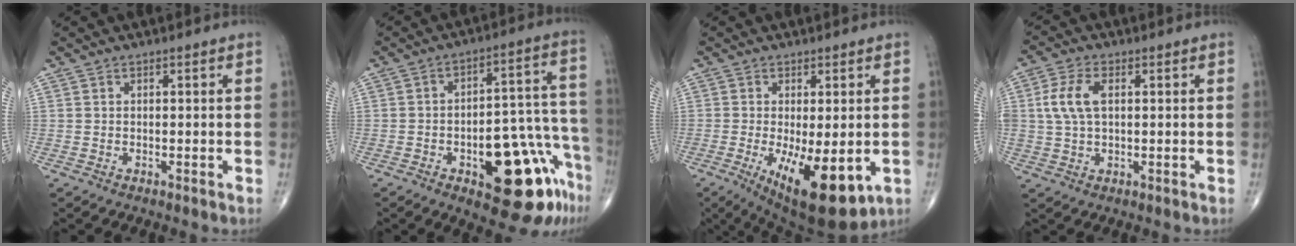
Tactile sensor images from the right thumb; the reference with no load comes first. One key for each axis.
{"total": 19.4, "fx": -9.5, "fy": 7.4, "fz": 15.2, "tx": -0.137, "ty": 0.080, "tz": -0.114}
{"total": 14.2, "fx": -4.0, "fy": 5.4, "fz": 12.5, "tx": -0.189, "ty": -0.025, "tz": -0.043}
{"total": 6.8, "fx": 1.2, "fy": 3.8, "fz": 5.6, "tx": -0.127, "ty": 0.009, "tz": 0.024}